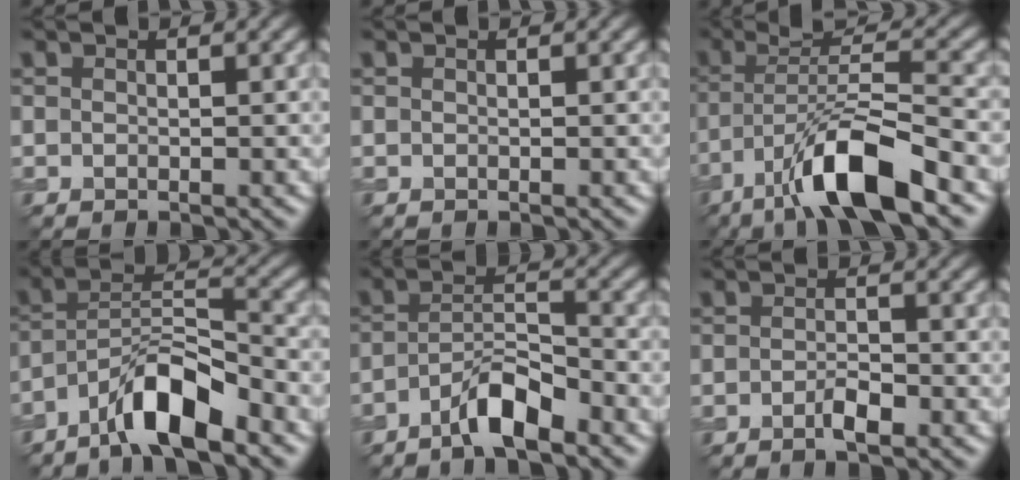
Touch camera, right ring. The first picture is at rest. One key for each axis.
{"total": 0.0}
{"total": 9.0, "fx": -5.2, "fy": 1.7, "fz": 7.2, "tx": -0.120, "ty": 0.009, "tz": -0.097}
{"total": 7.5, "fx": -5.1, "fy": 1.8, "fz": 5.1, "tx": -0.090, "ty": 0.011, "tz": -0.094}
{"total": 4.4, "fx": -3.0, "fy": 1.0, "fz": 3.1, "tx": -0.055, "ty": 0.010, "tz": -0.060}
{"total": 1.9, "fx": -1.0, "fy": 0.5, "fz": 1.6, "tx": -0.030, "ty": 0.000, "tz": -0.019}